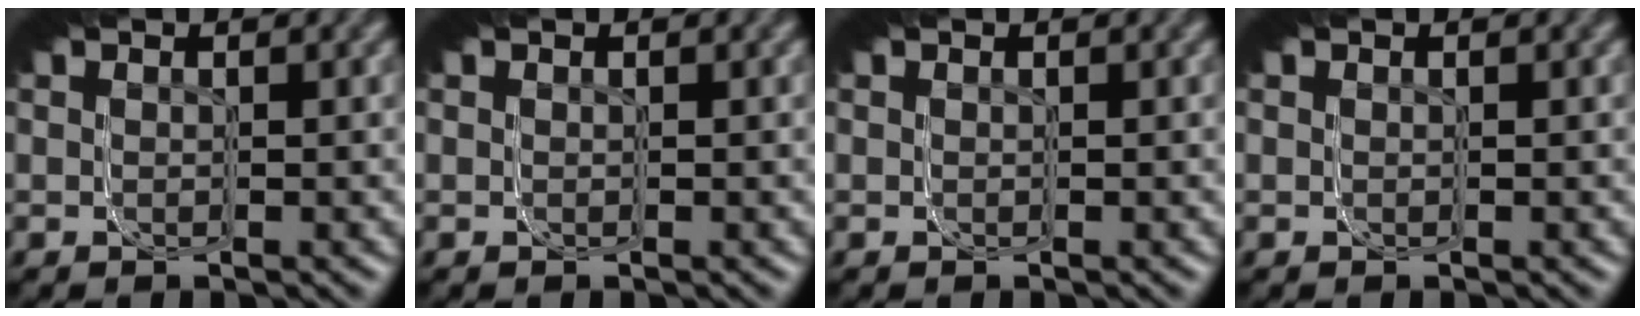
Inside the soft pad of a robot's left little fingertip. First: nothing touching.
{"total": 0.0}
{"total": 0.0}
{"total": 0.0}